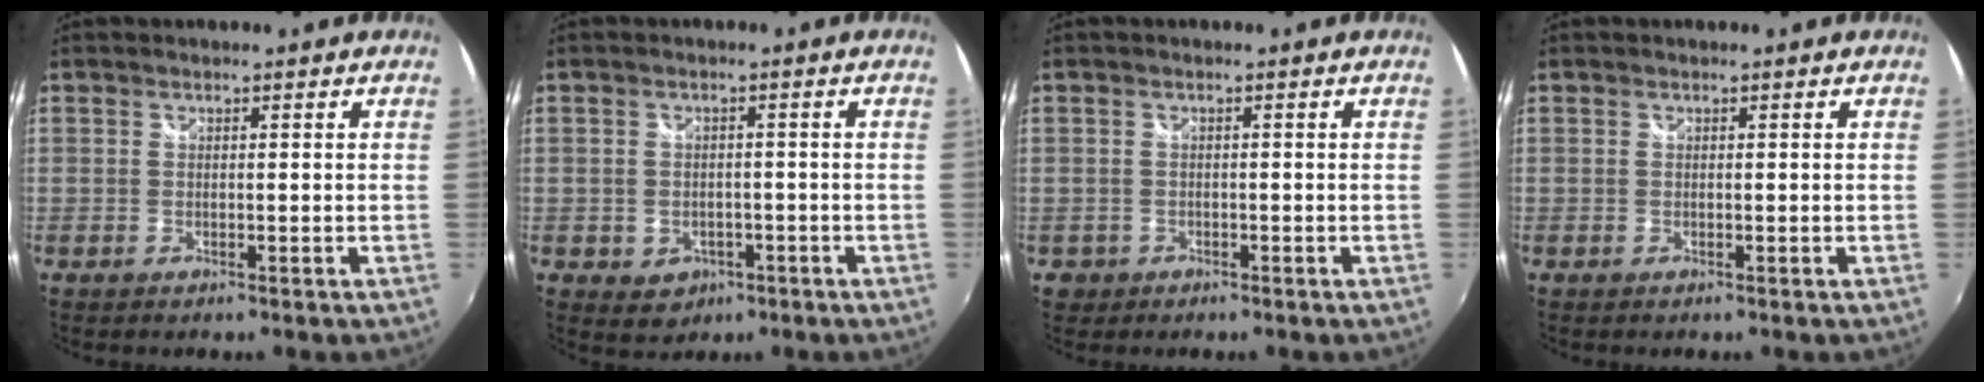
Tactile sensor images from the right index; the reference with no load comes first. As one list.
[{"total": 4.9, "force": [-1.8, 4.2, 1.7], "torque": [-0.046, -0.001, -0.015]}, {"total": 2.2, "force": [-0.8, 2.0, 0.3], "torque": [-0.012, 0.000, -0.012]}, {"total": 0.0}]